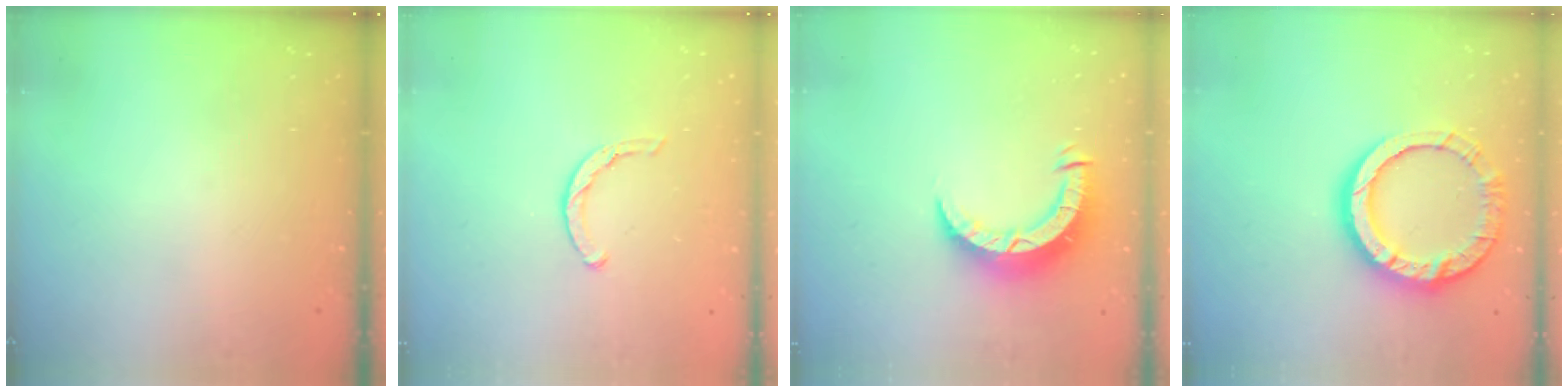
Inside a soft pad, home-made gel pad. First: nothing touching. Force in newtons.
{"total": 3.0, "press": 3.0, "slide": 0.3}
{"total": 7.9, "press": 7.8, "slide": 0.6}
{"total": 16.2, "press": 16.2, "slide": 1.4}